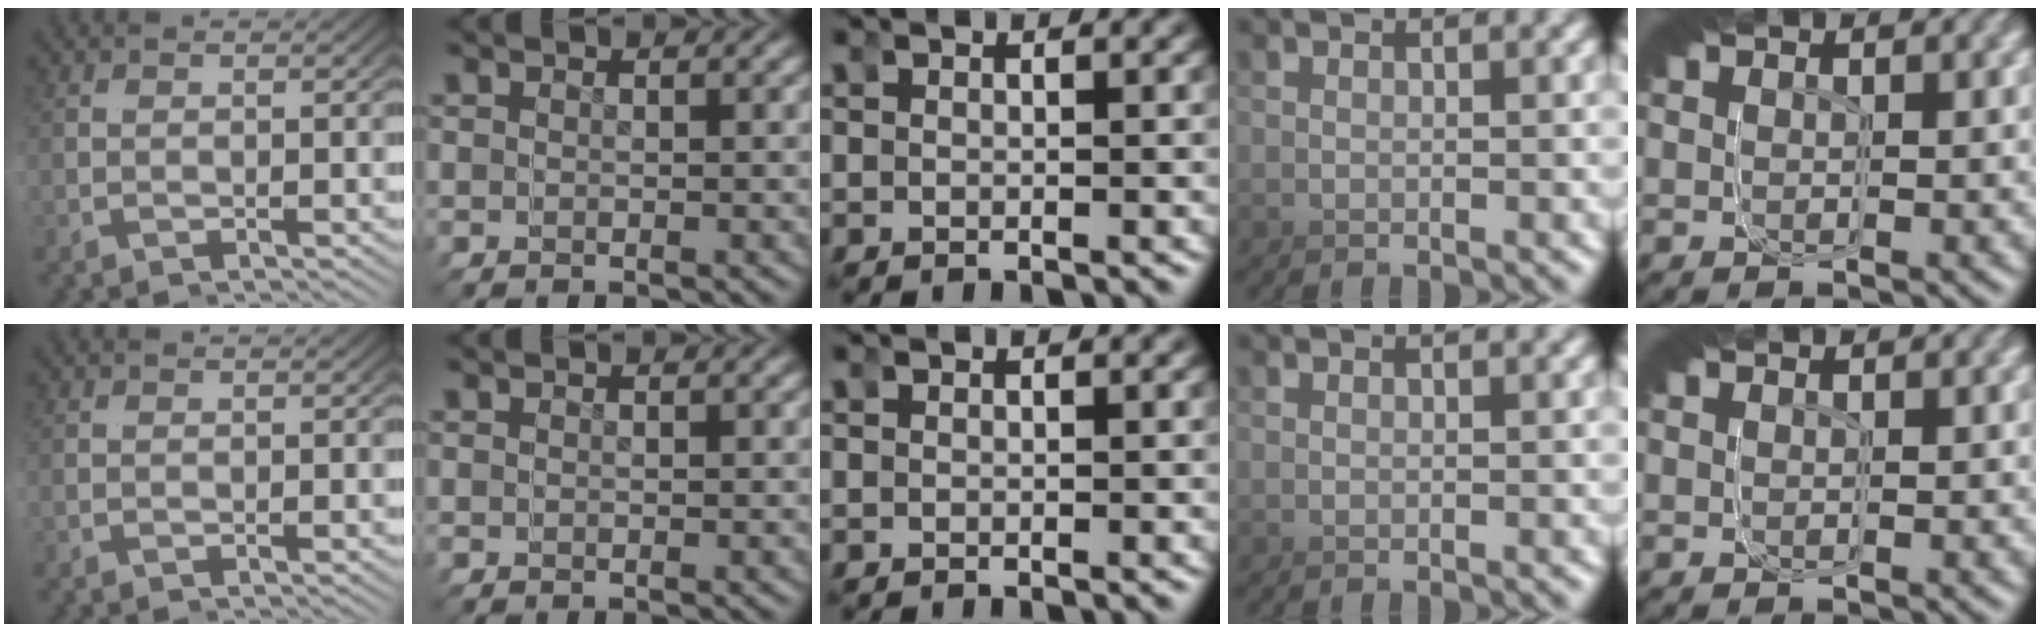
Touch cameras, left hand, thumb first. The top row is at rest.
{}